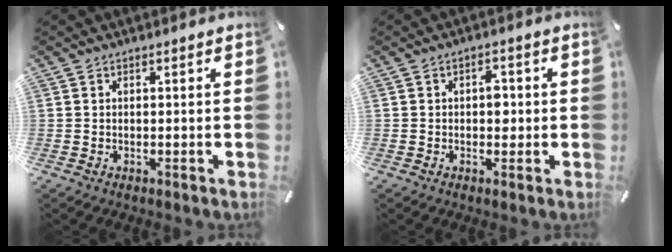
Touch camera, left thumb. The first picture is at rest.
{"total": 3.2, "force": [0.0, 2.1, 2.4], "torque": [-0.025, -0.002, -0.008]}